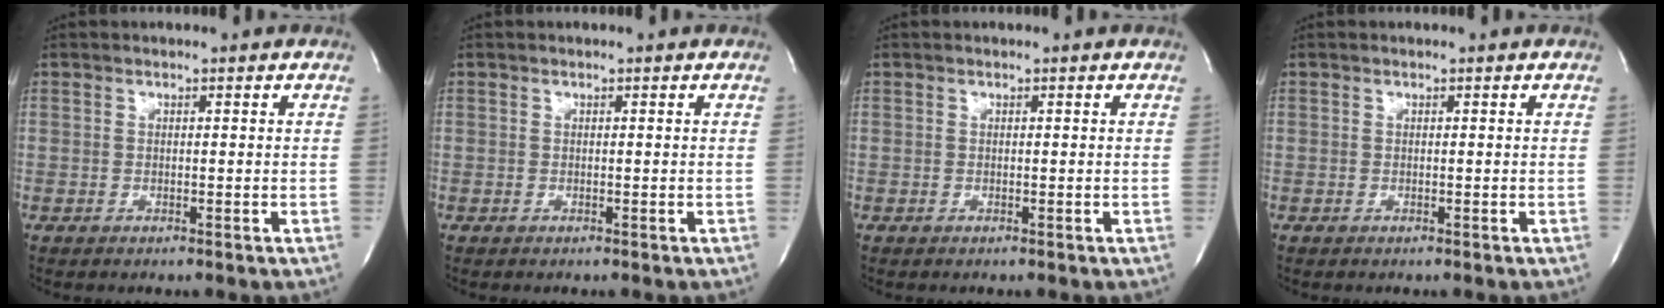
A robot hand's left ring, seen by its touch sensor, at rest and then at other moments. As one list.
[{"total": 0.0}, {"total": 0.0}, {"total": 0.0}]